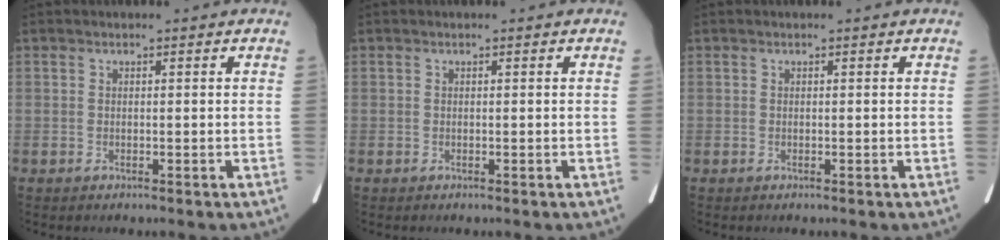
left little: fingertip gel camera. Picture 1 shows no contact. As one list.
[{"total": 0.0}, {"total": 0.0}]